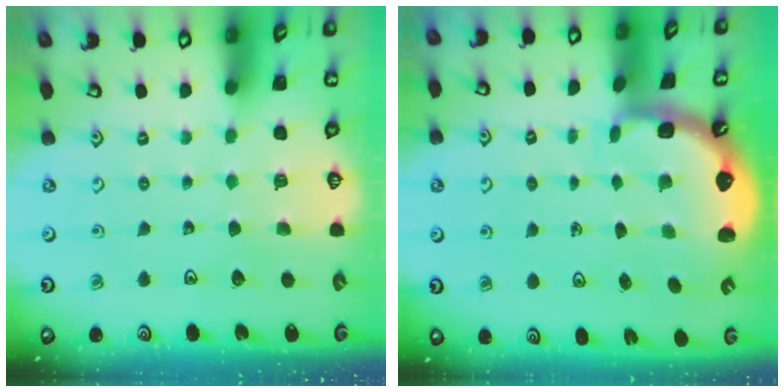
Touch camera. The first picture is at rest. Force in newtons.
{"total": 2.5, "press": 1.2, "slide": 2.2}